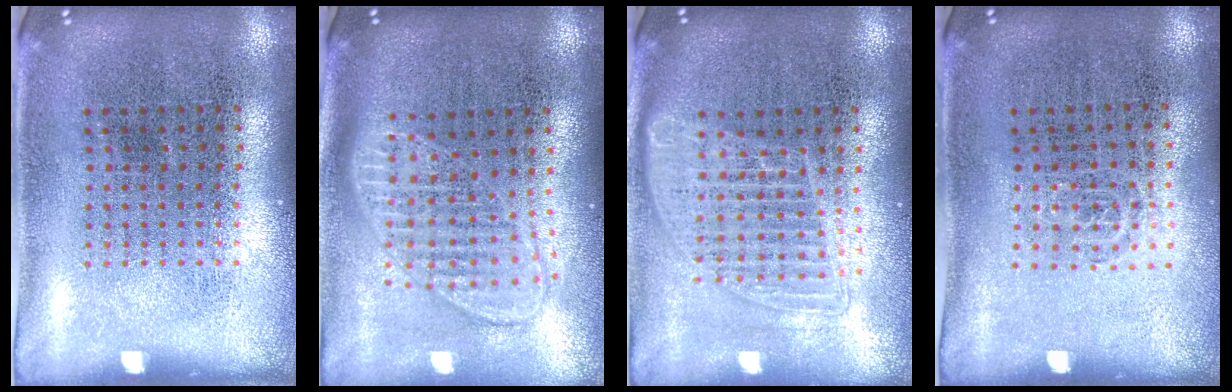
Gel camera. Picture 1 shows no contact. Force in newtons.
{"total": 1.8, "press": 1.5, "slide": 1.0}
{"total": 1.4, "press": 1.2, "slide": 0.7}
{"total": 0.6, "press": 0.4, "slide": 0.4}